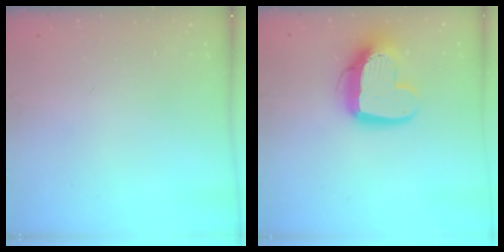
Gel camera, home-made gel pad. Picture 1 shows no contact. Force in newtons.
{"total": 14.0, "press": 13.9, "slide": 1.7}